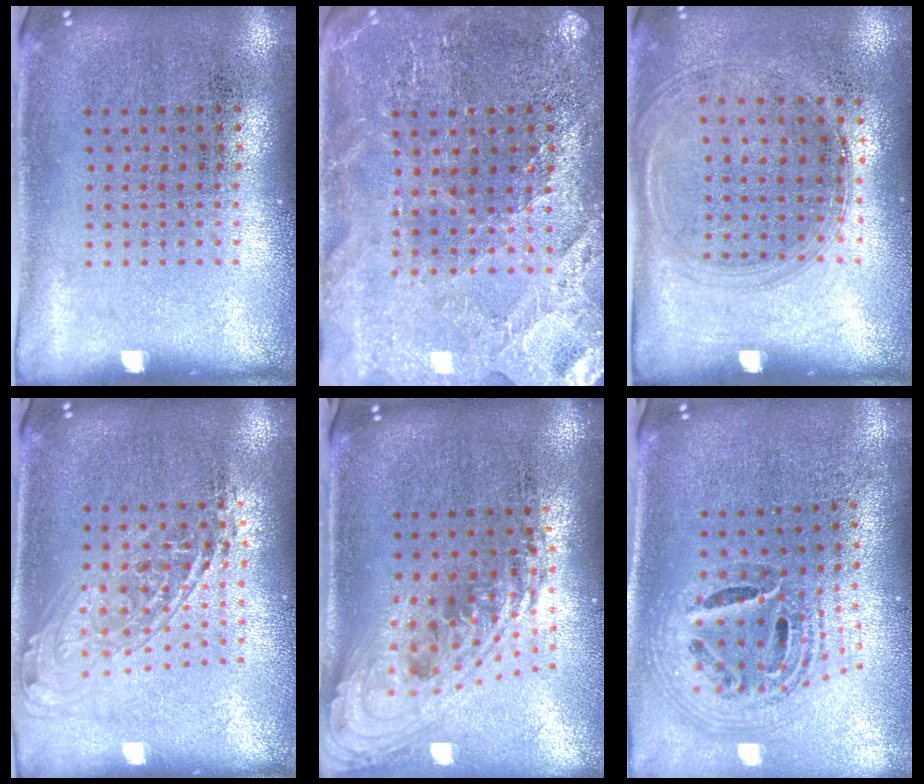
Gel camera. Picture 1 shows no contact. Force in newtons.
{"total": 2.6, "press": 2.6, "slide": 0.4}
{"total": 1.3, "press": 1.2, "slide": 0.5}
{"total": 1.6, "press": 1.3, "slide": 1.0}
{"total": 2.4, "press": 1.7, "slide": 1.7}
{"total": 1.8, "press": 1.5, "slide": 1.0}